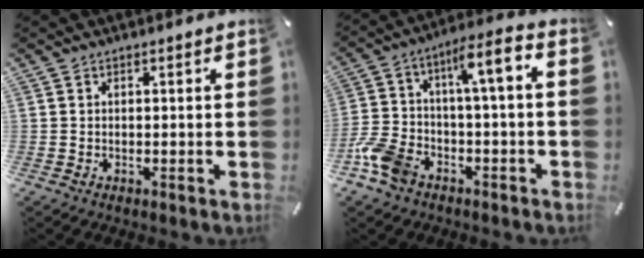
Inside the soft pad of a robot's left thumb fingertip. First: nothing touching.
{"total": 11.4, "force": [-3.2, 5.4, 9.5], "torque": [-0.185, 0.017, -0.064]}